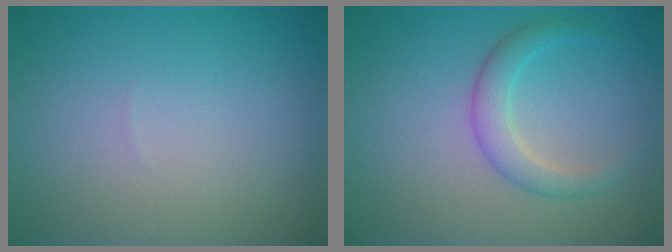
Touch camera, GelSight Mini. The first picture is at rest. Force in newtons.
{"total": 2.5, "press": 2.5, "slide": 0.1}